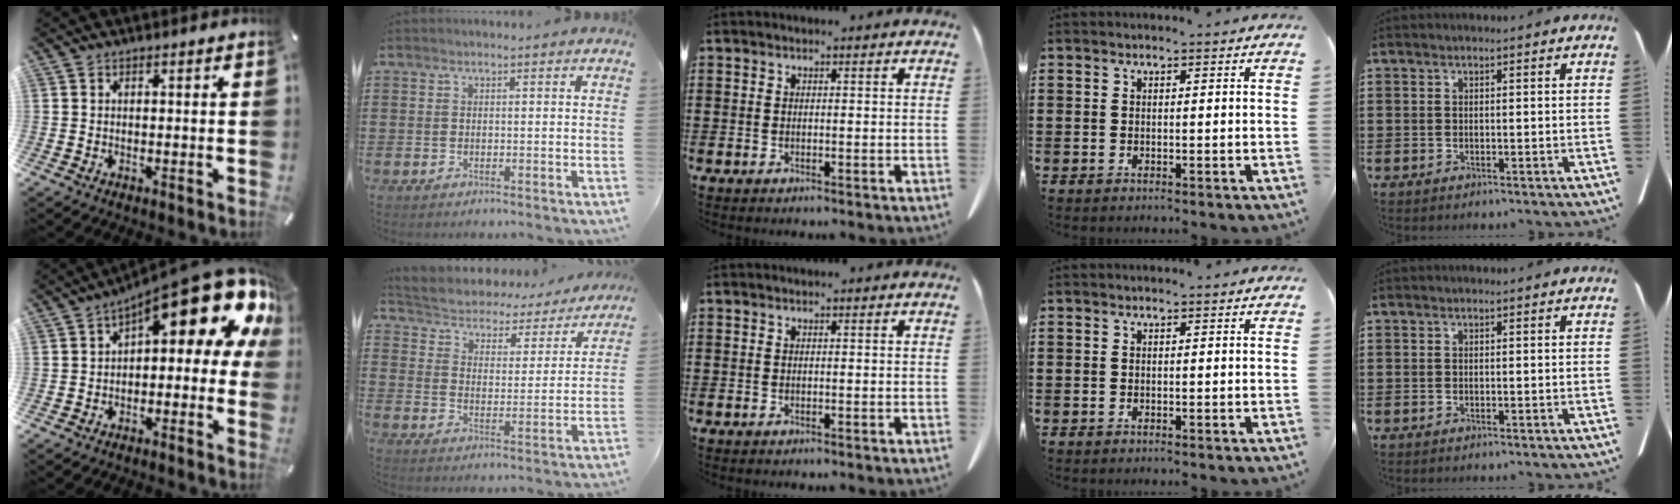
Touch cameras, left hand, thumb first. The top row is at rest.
{"thumb": {"total": 16.2, "force": [8.2, 6.1, 12.6], "torque": [-0.172, -0.068, 0.134]}, "index": {"total": 3.0, "force": [2.9, 0.9, 0.1], "torque": [-0.025, -0.027, 0.039]}}